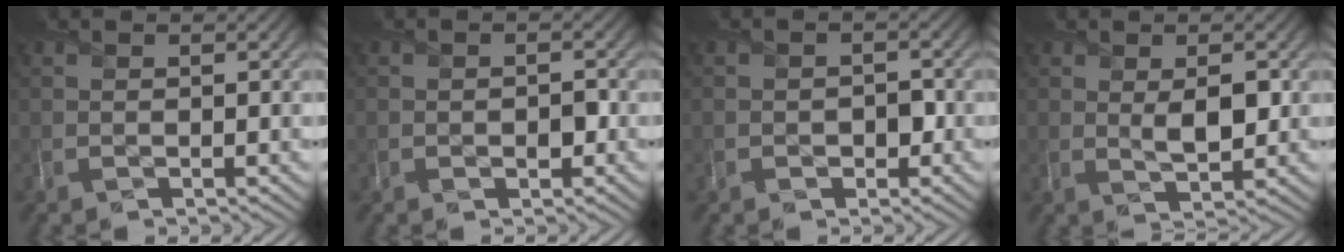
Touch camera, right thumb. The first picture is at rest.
{"total": 2.0, "force": [-0.7, 1.5, 1.1], "torque": [-0.016, -0.007, -0.012]}
{"total": 2.3, "force": [-0.8, 1.8, 1.1], "torque": [-0.016, -0.006, -0.013]}
{"total": 3.9, "force": [0.6, 1.9, 3.4], "torque": [-0.063, -0.004, 0.012]}